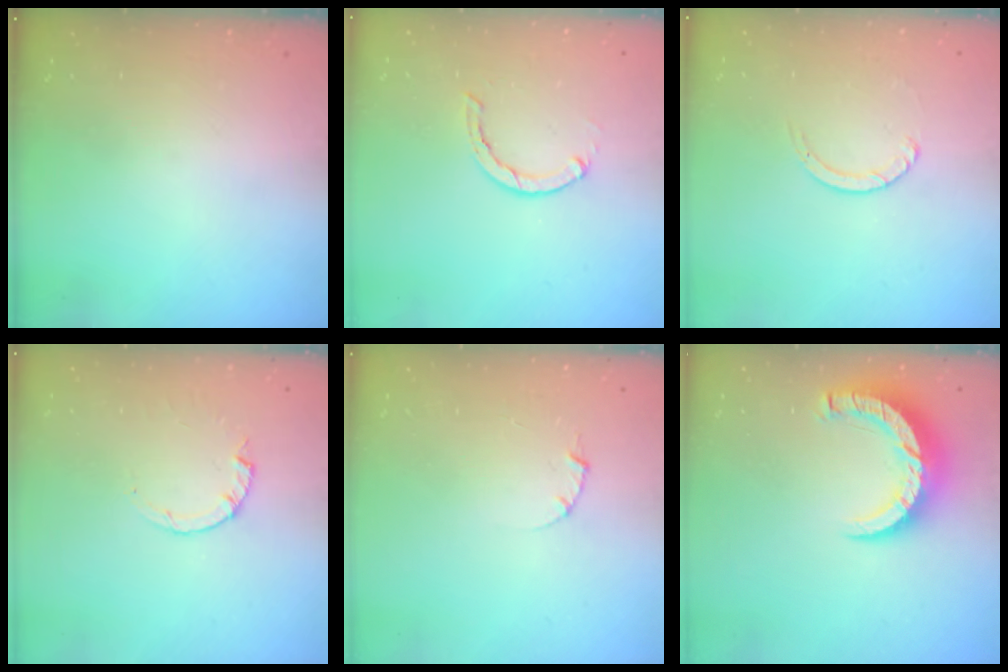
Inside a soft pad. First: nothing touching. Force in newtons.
{"total": 2.1, "press": 2.1, "slide": 0.3}
{"total": 1.3, "press": 1.2, "slide": 0.2}
{"total": 0.9, "press": 0.8, "slide": 0.2}
{"total": 1.0, "press": 1.0, "slide": 0.3}
{"total": 8.9, "press": 8.9, "slide": 0.9}